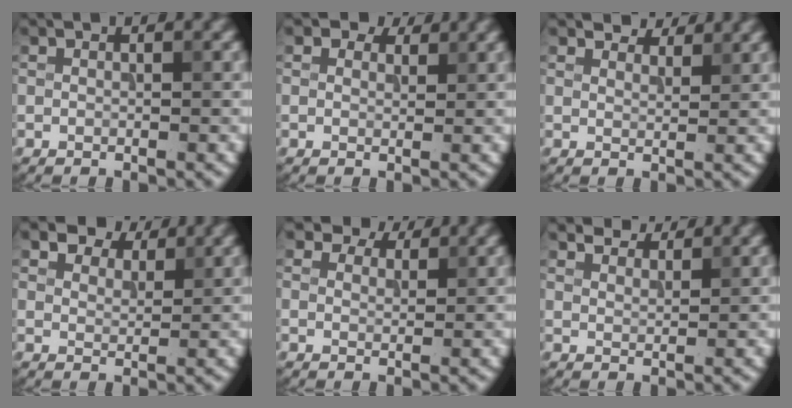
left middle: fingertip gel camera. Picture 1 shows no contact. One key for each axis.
{"total": 2.6, "fx": 2.0, "fy": 1.3, "fz": 1.0, "tx": -0.018, "ty": -0.004, "tz": 0.023}
{"total": 3.6, "fx": 3.4, "fy": 0.7, "fz": 0.7, "tx": -0.018, "ty": 0.002, "tz": 0.043}
{"total": 5.7, "fx": 4.6, "fy": 2.7, "fz": 2.1, "tx": -0.053, "ty": 0.000, "tz": 0.074}
{"total": 4.1, "fx": 3.5, "fy": 1.8, "fz": 1.3, "tx": -0.030, "ty": -0.009, "tz": 0.060}
{"total": 3.4, "fx": 3.2, "fy": 0.6, "fz": 0.7, "tx": -0.017, "ty": 0.002, "tz": 0.050}